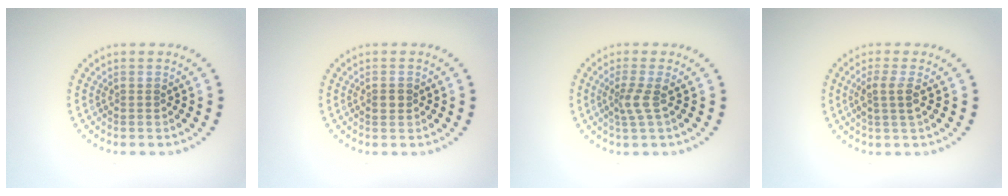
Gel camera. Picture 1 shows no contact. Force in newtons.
{"total": 1.3, "press": 1.3, "slide": 0.0}
{"total": 2.0, "press": 1.4, "slide": 1.4}
{"total": 2.0, "press": 1.7, "slide": 1.1}